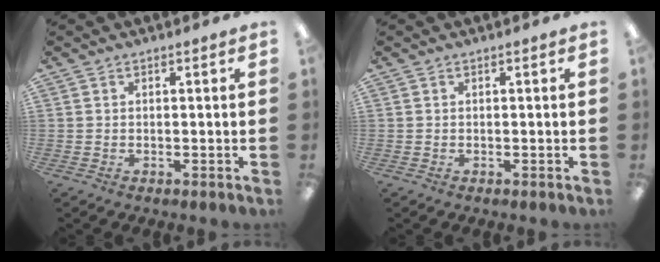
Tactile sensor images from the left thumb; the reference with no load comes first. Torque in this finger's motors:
{"motor_torque": [-0.03, 0.03, 0.00, 0.00, 0.00]}